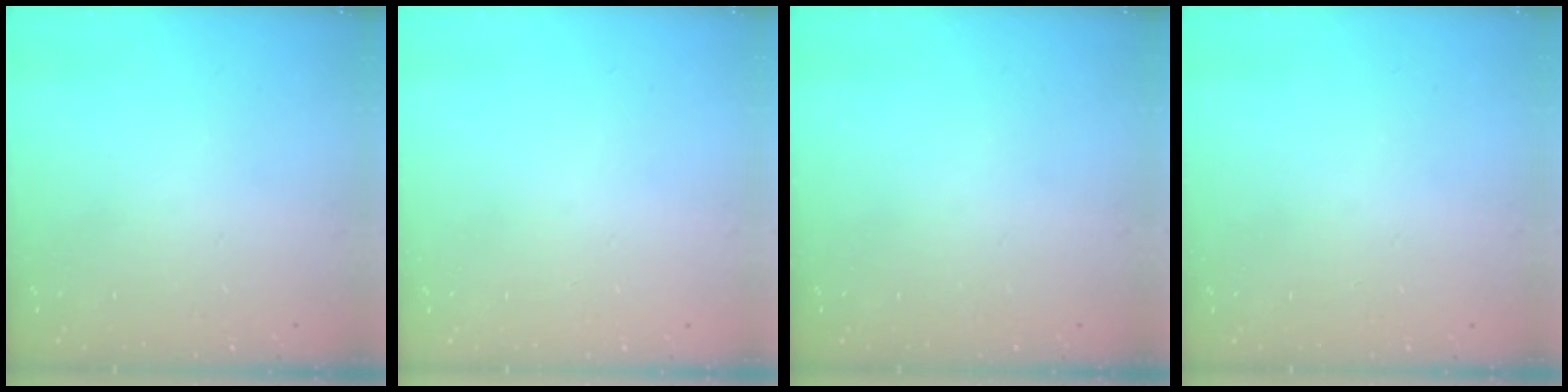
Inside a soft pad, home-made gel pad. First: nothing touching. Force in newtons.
{"total": 0.8, "press": 0.5, "slide": 0.6}
{"total": 0.0}
{"total": 0.8, "press": 0.5, "slide": 0.6}